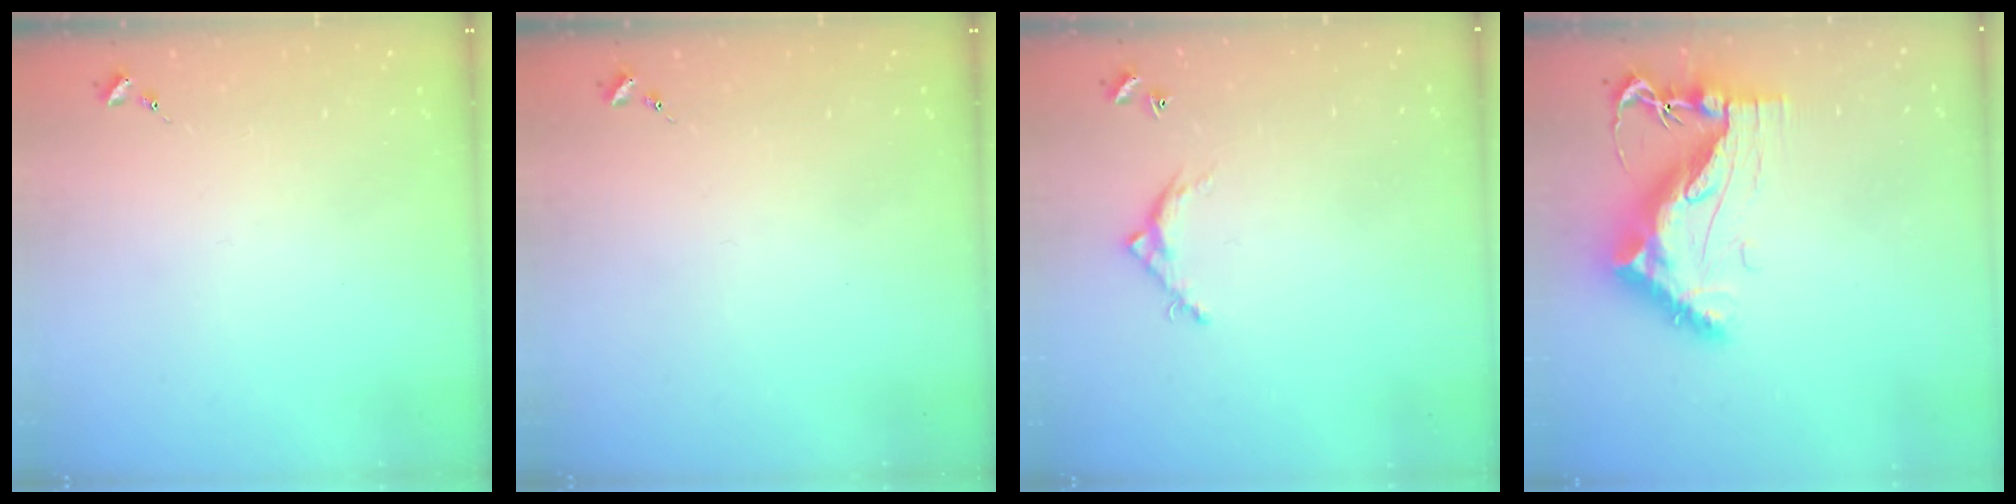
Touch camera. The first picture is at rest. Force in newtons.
{"total": 0.0}
{"total": 6.0, "press": 6.0, "slide": 0.3}
{"total": 11.9, "press": 11.9, "slide": 1.0}